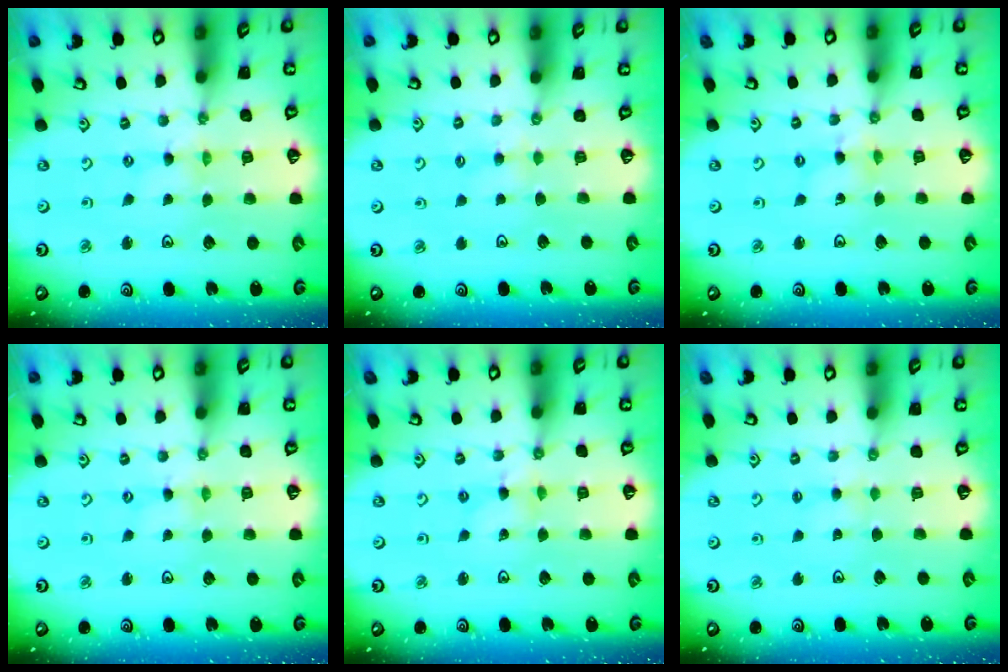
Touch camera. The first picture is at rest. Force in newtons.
{"total": 3.0, "press": 2.9, "slide": 0.4}
{"total": 2.0, "press": 2.0, "slide": 0.2}
{"total": 0.8, "press": 0.8, "slide": 0.2}
{"total": 2.0, "press": 2.0, "slide": 0.3}
{"total": 1.7, "press": 1.6, "slide": 0.4}